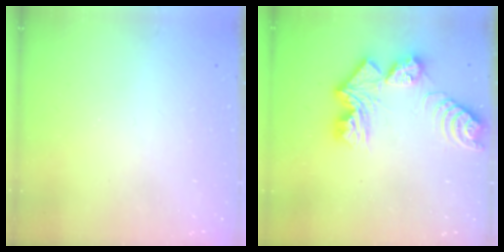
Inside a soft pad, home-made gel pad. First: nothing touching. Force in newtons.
{"total": 14.4, "press": 14.3, "slide": 1.6}